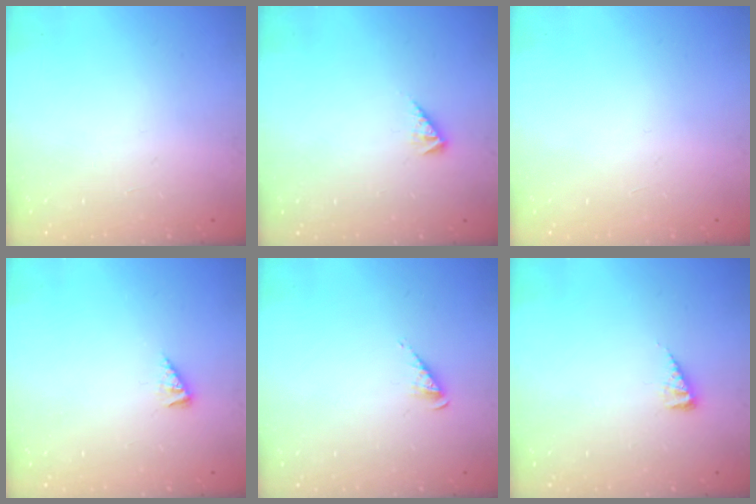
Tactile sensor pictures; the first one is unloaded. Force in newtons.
{"total": 2.9, "press": 2.9, "slide": 0.5}
{"total": 0.0}
{"total": 1.7, "press": 1.7, "slide": 0.3}
{"total": 3.6, "press": 3.6, "slide": 0.4}
{"total": 4.1, "press": 4.0, "slide": 0.6}